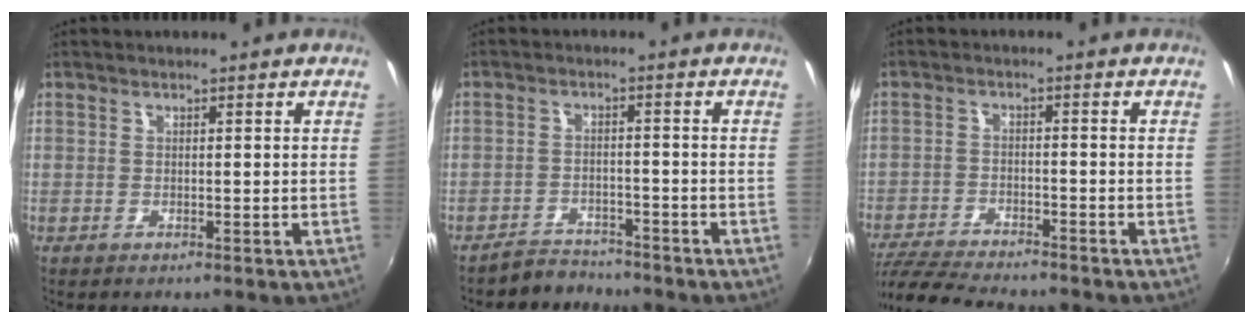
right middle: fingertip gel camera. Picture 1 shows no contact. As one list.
[{"total": 4.5, "force": [-4.2, 1.5, -0.1], "torque": [-0.015, 0.009, -0.070]}, {"total": 11.8, "force": [-10.6, 2.0, 4.7], "torque": [-0.122, -0.023, -0.187]}]